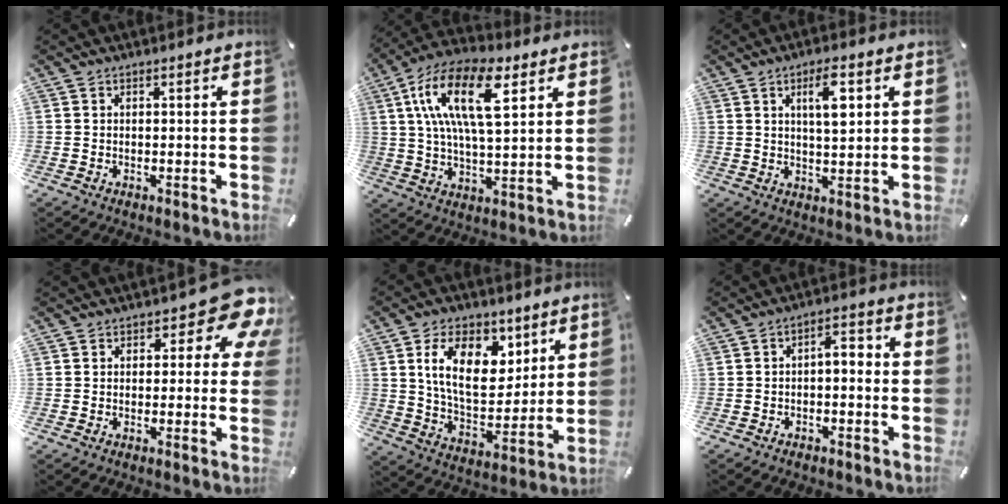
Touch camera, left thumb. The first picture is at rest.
{"total": 17.6, "force": [7.2, 7.5, 14.2], "torque": [-0.284, -0.006, 0.115]}
{"total": 7.2, "force": [2.6, 2.3, 6.3], "torque": [-0.098, -0.008, 0.035]}
{"total": 9.8, "force": [4.2, 4.9, 7.4], "torque": [-0.082, -0.028, 0.069]}
{"total": 15.8, "force": [6.9, 9.8, 10.3], "torque": [-0.166, -0.015, 0.125]}
{"total": 3.9, "force": [-1.8, 2.4, 2.5], "torque": [-0.048, 0.019, -0.040]}